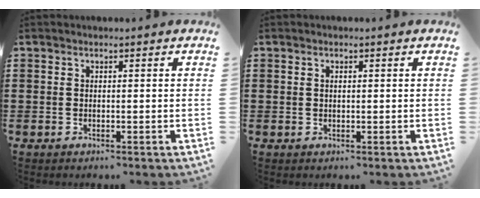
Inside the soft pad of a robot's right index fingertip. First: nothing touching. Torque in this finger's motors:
{"motor_torque": [-0.76, 1.38, -0.02, -0.01]}